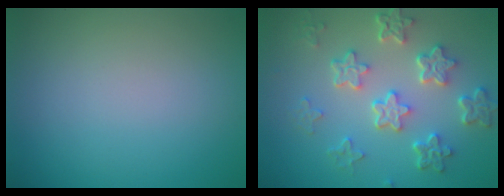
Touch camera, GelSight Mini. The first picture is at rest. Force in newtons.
{"total": 5.4, "press": 4.1, "slide": 3.5}